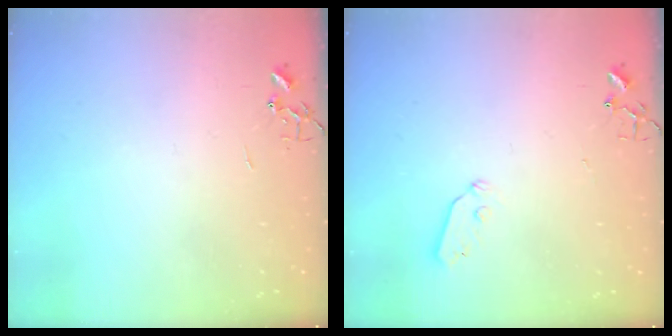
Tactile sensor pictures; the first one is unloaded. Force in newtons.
{"total": 3.3, "press": 3.3, "slide": 0.4}